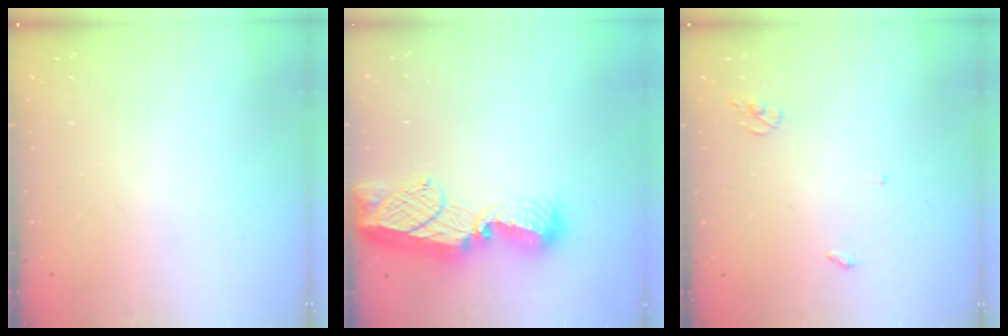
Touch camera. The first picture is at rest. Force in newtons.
{"total": 14.7, "press": 14.7, "slide": 1.1}
{"total": 2.6, "press": 2.6, "slide": 0.2}